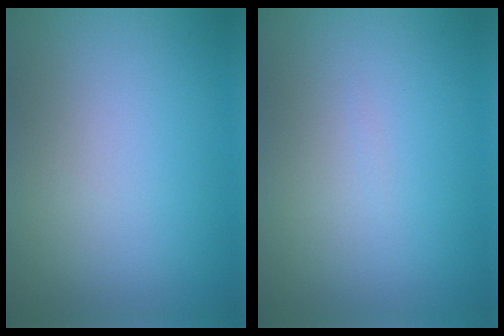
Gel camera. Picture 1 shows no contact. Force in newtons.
{"total": 0.0}